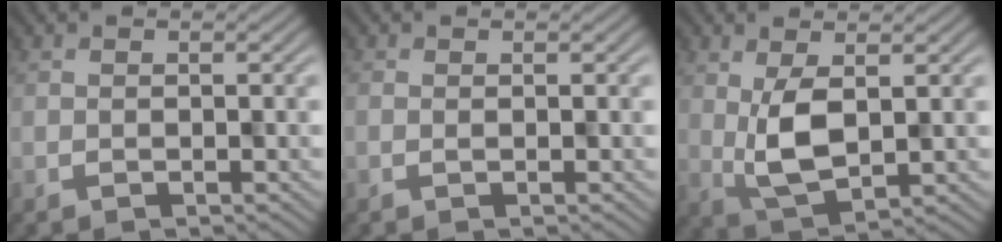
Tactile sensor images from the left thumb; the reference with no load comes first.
{"total": 0.0}
{"total": 5.5, "force": [1.2, 2.4, 4.8], "torque": [-0.101, -0.001, 0.028]}